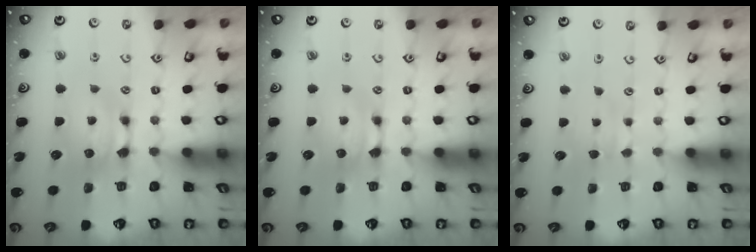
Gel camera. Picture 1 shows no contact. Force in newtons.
{"total": 0.0}
{"total": 2.8, "press": 2.8, "slide": 0.3}